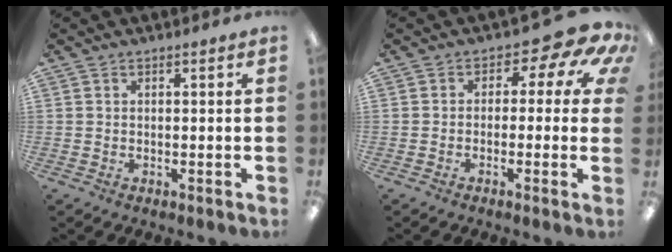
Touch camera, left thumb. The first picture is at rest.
{"total": 7.3, "force": [2.0, 3.9, 5.9], "torque": [-0.078, -0.016, 0.032]}